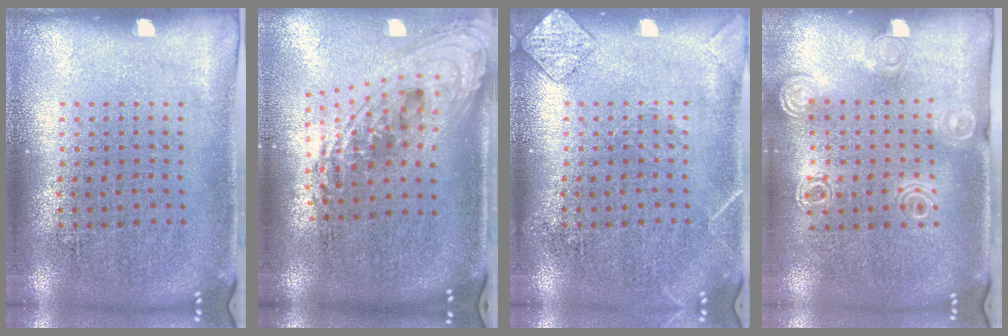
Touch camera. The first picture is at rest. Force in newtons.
{"total": 2.3, "press": 1.6, "slide": 1.7}
{"total": 1.6, "press": 1.6, "slide": 0.2}
{"total": 1.4, "press": 1.3, "slide": 0.2}